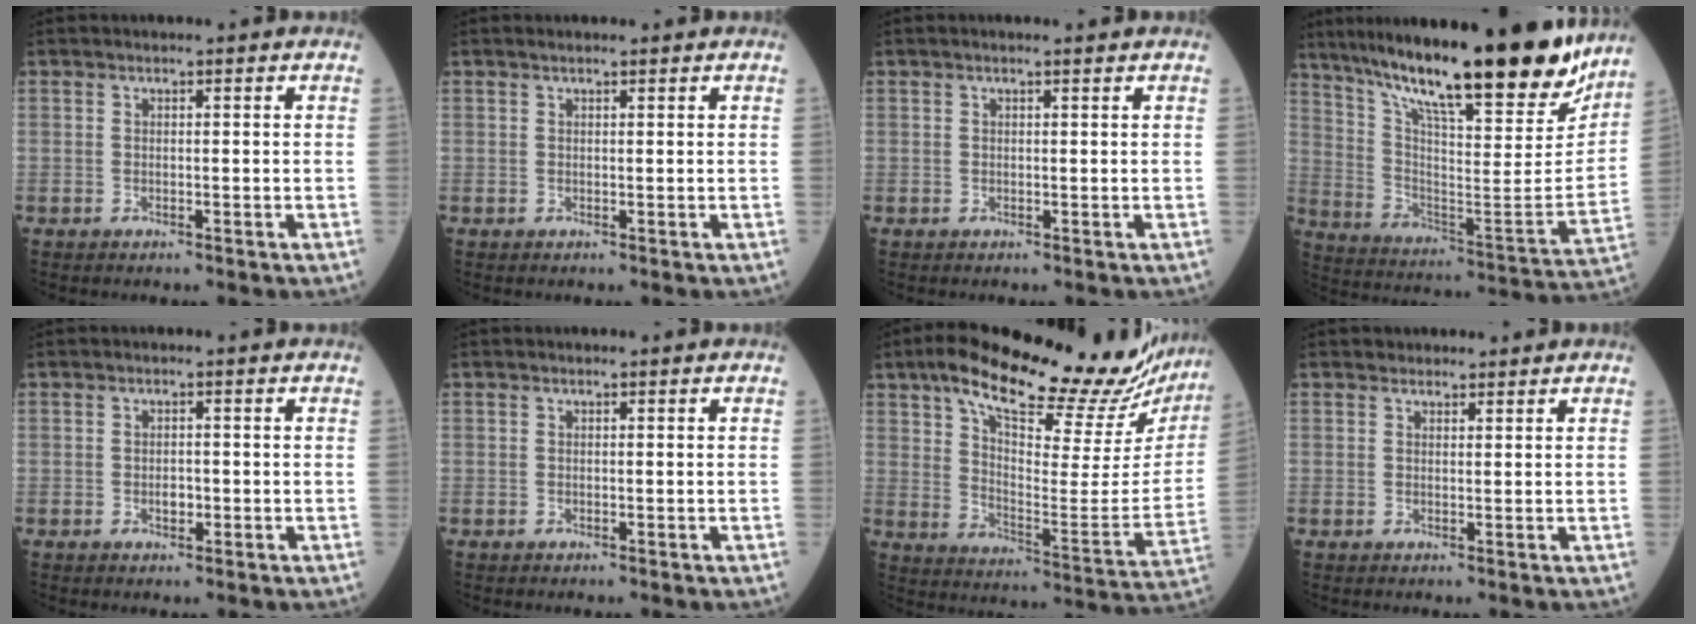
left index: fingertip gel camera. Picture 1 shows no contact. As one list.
[{"total": 1.5, "force": [1.3, 0.2, 0.8], "torque": [-0.013, 0.017, 0.022]}, {"total": 0.9, "force": [0.7, 0.0, 0.6], "torque": [-0.013, 0.003, 0.012]}, {"total": 29.3, "force": [23.8, 3.5, 16.7], "torque": [-0.281, -0.054, 0.351]}, {"total": 1.4, "force": [-0.4, 0.9, 1.0], "torque": [-0.019, 0.002, -0.004]}, {"total": 0.0}, {"total": 29.6, "force": [24.6, 6.5, 15.2], "torque": [-0.238, -0.036, 0.323]}, {"total": 2.0, "force": [1.8, 0.8, 0.1], "torque": [0.001, 0.012, 0.027]}]